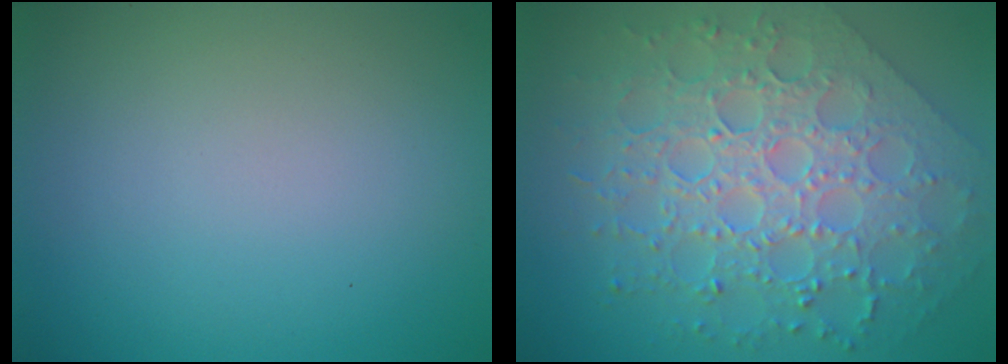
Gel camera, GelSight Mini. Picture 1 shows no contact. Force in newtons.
{"total": 8.4, "press": 6.1, "slide": 5.8}